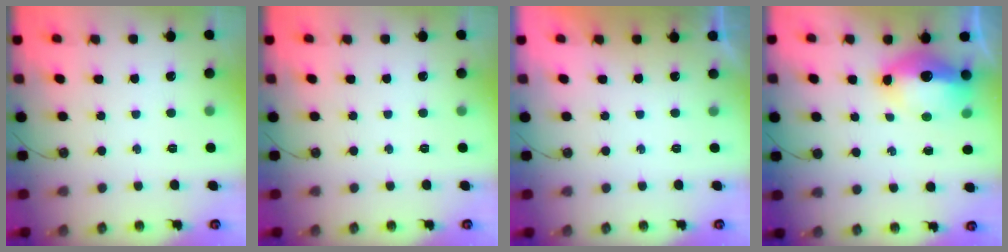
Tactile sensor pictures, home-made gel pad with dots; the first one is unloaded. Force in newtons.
{"total": 0.0}
{"total": 0.0}
{"total": 13.5, "press": 13.4, "slide": 1.3}